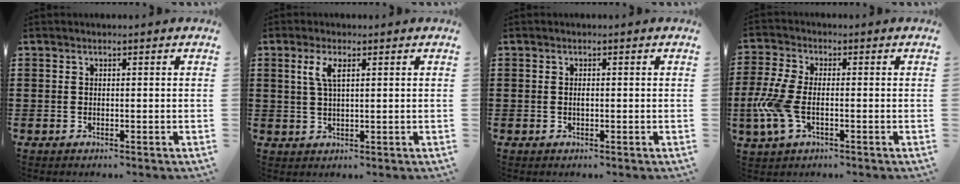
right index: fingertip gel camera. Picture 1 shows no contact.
{"total": 3.5, "force": [1.4, 1.2, 3.0], "torque": [-0.063, 0.008, 0.022]}
{"total": 0.7, "force": [0.0, 0.3, 0.6], "torque": [-0.013, 0.000, -0.001]}
{"total": 7.1, "force": [-1.6, 3.4, 6.0], "torque": [-0.152, -0.010, -0.035]}